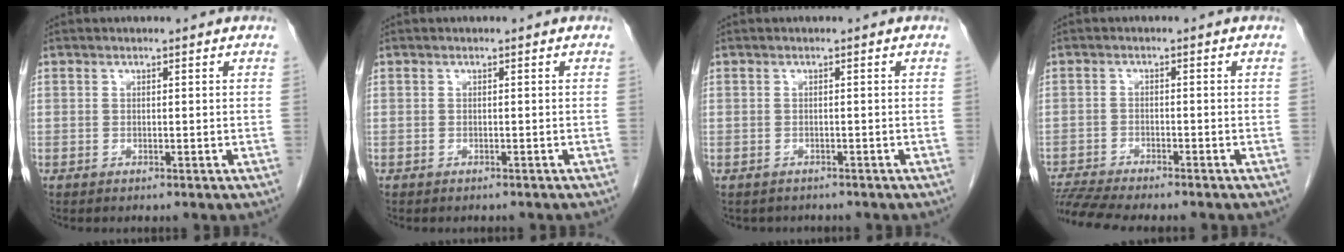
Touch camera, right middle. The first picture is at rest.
{"total": 1.5, "force": [-1.3, 0.5, 0.5], "torque": [-0.016, -0.002, -0.014]}
{"total": 2.3, "force": [-2.0, 1.2, 0.2], "torque": [-0.010, 0.000, -0.028]}
{"total": 9.2, "force": [-8.3, 0.5, 3.8], "torque": [-0.064, -0.006, -0.133]}